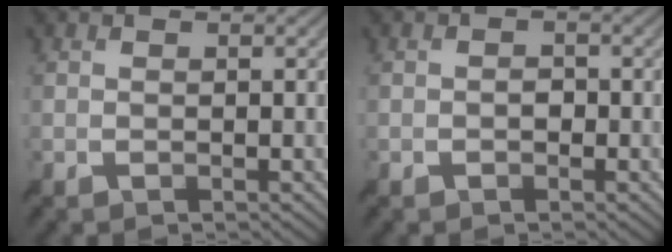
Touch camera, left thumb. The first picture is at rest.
{"total": 1.0, "force": [-0.4, 0.7, 0.6], "torque": [-0.010, 0.001, -0.011]}